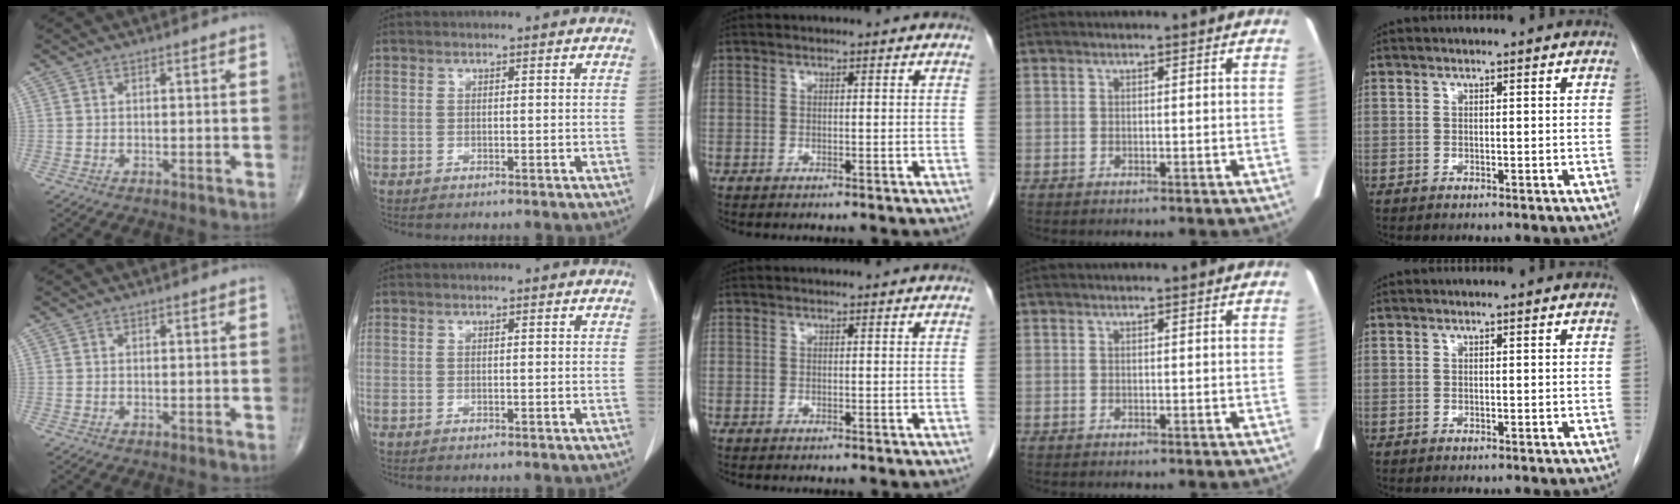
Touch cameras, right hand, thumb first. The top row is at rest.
{}